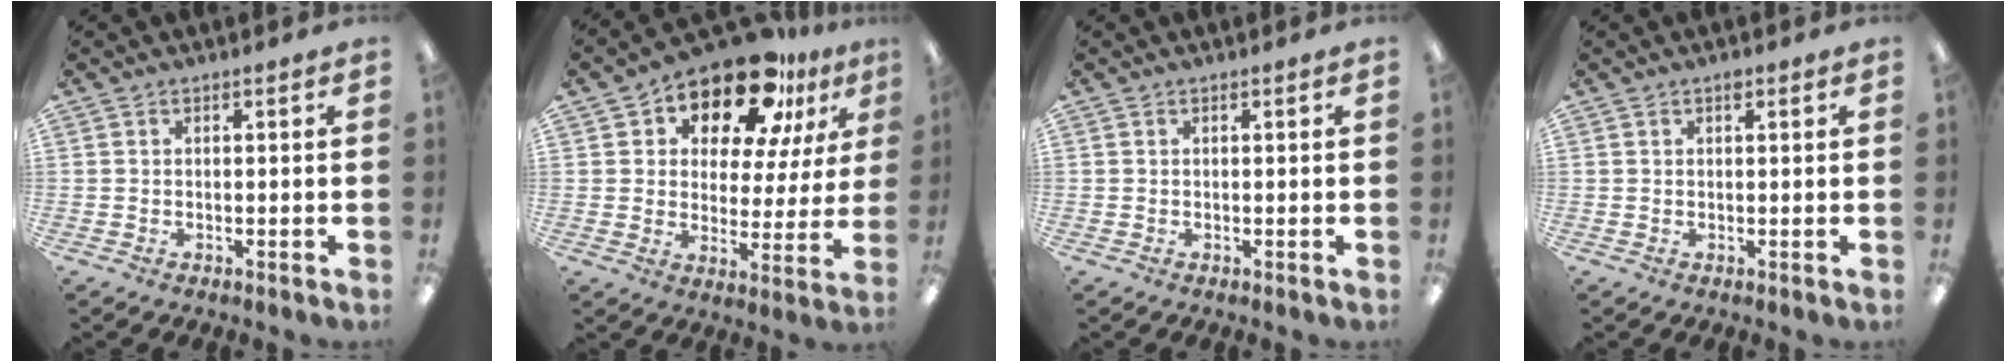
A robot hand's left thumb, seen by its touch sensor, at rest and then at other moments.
{"total": 16.5, "force": [12.8, 7.1, 7.6], "torque": [-0.132, -0.086, 0.224]}
{"total": 0.0}
{"total": 1.0, "force": [0.7, 0.4, 0.6], "torque": [-0.007, -0.001, 0.011]}